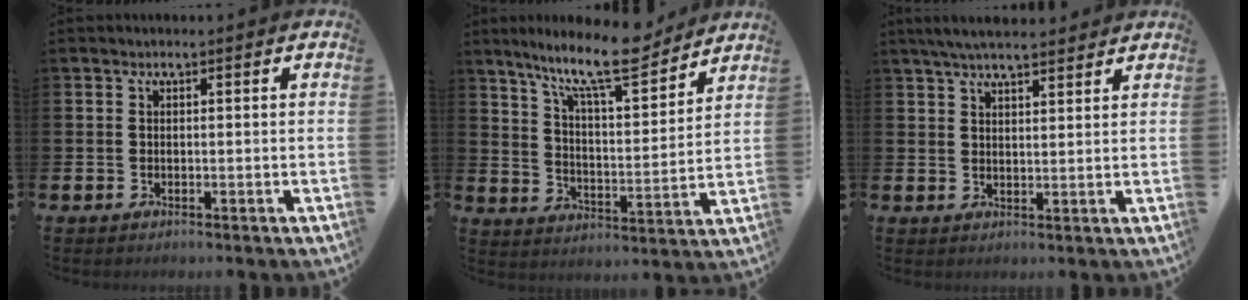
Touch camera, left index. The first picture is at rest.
{"total": 12.0, "force": [10.2, 2.2, 5.9], "torque": [-0.121, -0.059, 0.174]}
{"total": 4.8, "force": [4.5, 0.7, 1.6], "torque": [-0.042, -0.010, 0.082]}